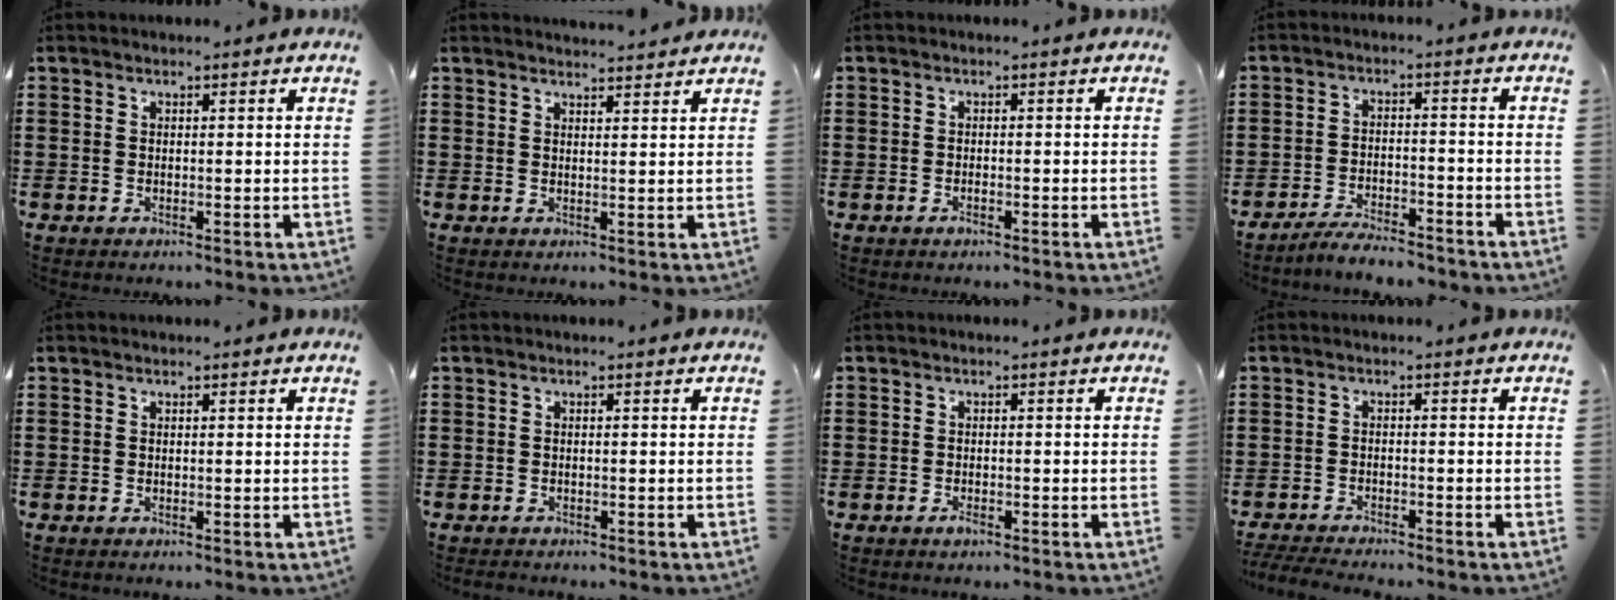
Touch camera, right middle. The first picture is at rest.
{"total": 2.0, "force": [2.0, 0.1, 0.0], "torque": [-0.006, 0.003, 0.038]}
{"total": 0.7, "force": [-0.5, 0.3, 0.3], "torque": [-0.006, 0.000, -0.011]}
{"total": 4.6, "force": [-4.4, 0.5, 1.3], "torque": [-0.029, 0.001, -0.091]}
{"total": 0.0}
{"total": 0.8, "force": [-0.7, 0.3, -0.1], "torque": [0.002, 0.004, -0.017]}
{"total": 1.2, "force": [-0.8, 0.6, 0.6], "torque": [-0.012, -0.002, -0.016]}
{"total": 3.1, "force": [-3.0, 0.2, 0.5], "torque": [-0.017, -0.003, -0.065]}